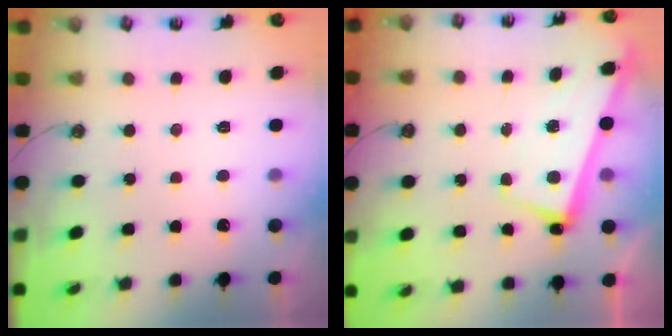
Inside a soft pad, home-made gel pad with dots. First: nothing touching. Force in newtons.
{"total": 2.6, "press": 2.4, "slide": 0.9}